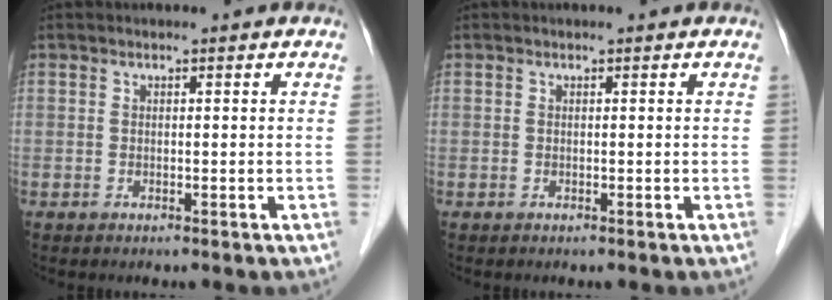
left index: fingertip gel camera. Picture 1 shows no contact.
{"total": 0.0}